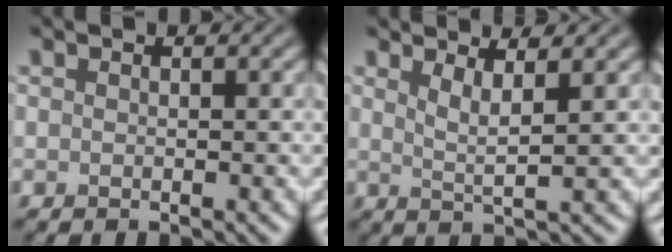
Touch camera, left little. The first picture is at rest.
{"total": 2.7, "force": [1.4, 0.5, 2.2], "torque": [-0.032, -0.005, 0.026]}